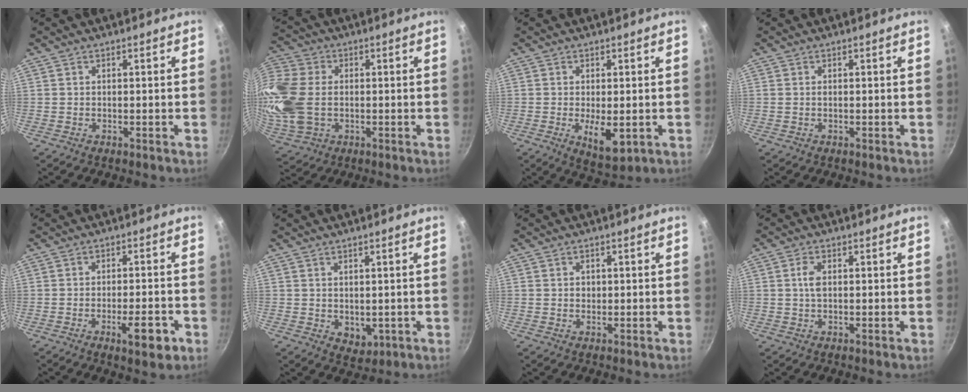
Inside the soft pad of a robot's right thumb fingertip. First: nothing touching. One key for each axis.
{"total": 19.3, "fx": -0.1, "fy": 13.8, "fz": 13.4, "tx": -0.349, "ty": 0.006, "tz": 0.007}
{"total": 6.3, "fx": -1.3, "fy": 2.8, "fz": 5.5, "tx": -0.084, "ty": -0.014, "tz": -0.011}
{"total": 0.5, "fx": 0.1, "fy": 0.3, "fz": 0.4, "tx": -0.012, "ty": 0.005, "tz": 0.004}
{"total": 6.5, "fx": -2.9, "fy": 1.9, "fz": 5.5, "tx": -0.078, "ty": 0.008, "tz": -0.041}
{"total": 3.4, "fx": -0.1, "fy": 2.4, "fz": 2.4, "tx": -0.023, "ty": -0.009, "tz": 0.013}
{"total": 1.2, "fx": 0.2, "fy": 1.0, "fz": 0.6, "tx": -0.003, "ty": -0.001, "tz": 0.004}
{"total": 2.6, "fx": 0.4, "fy": 1.3, "fz": 2.2, "tx": -0.045, "ty": 0.001, "tz": 0.004}